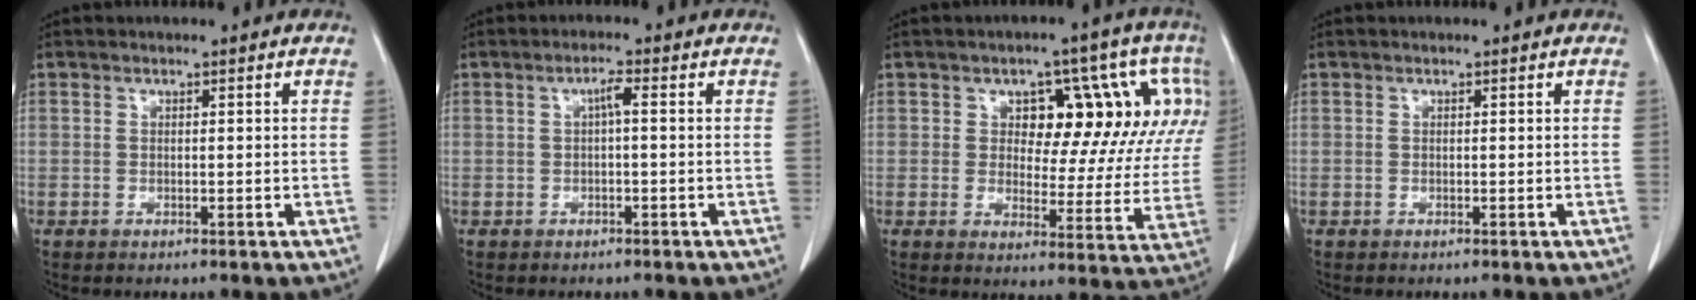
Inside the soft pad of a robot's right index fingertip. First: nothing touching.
{"total": 1.9, "force": [0.2, 0.3, 1.8], "torque": [-0.032, 0.004, 0.002]}
{"total": 15.7, "force": [4.9, 8.0, 12.5], "torque": [-0.136, 0.029, 0.063]}
{"total": 0.0}